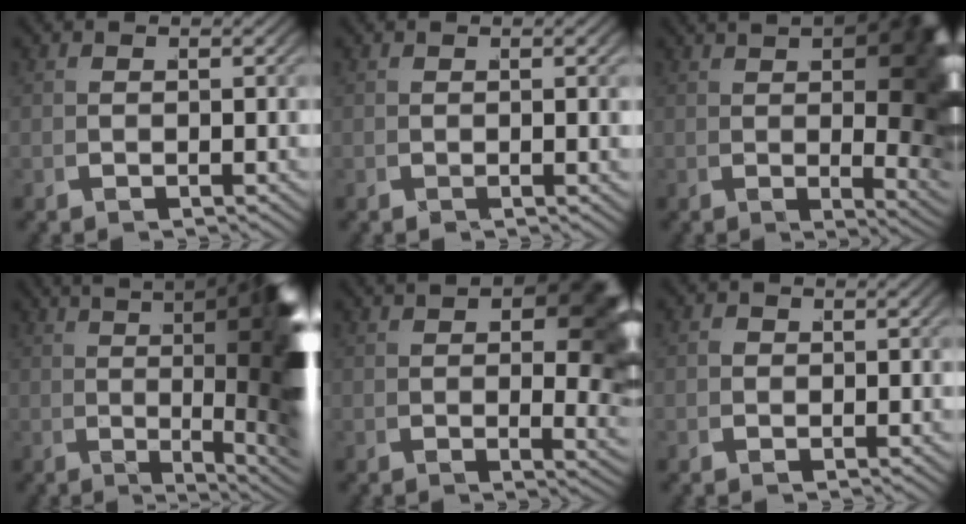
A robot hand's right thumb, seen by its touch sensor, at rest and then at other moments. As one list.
[{"total": 1.0, "force": [0.2, 0.4, 0.9], "torque": [-0.024, 0.001, 0.004]}, {"total": 17.0, "force": [2.6, 6.9, 15.4], "torque": [-0.168, -0.010, 0.046]}, {"total": 24.0, "force": [3.0, 8.8, 22.1], "torque": [-0.280, -0.003, 0.043]}, {"total": 12.5, "force": [2.6, 5.7, 10.7], "torque": [-0.106, -0.007, 0.039]}, {"total": 0.7, "force": [0.1, 0.6, 0.3], "torque": [-0.013, -0.003, 0.002]}]